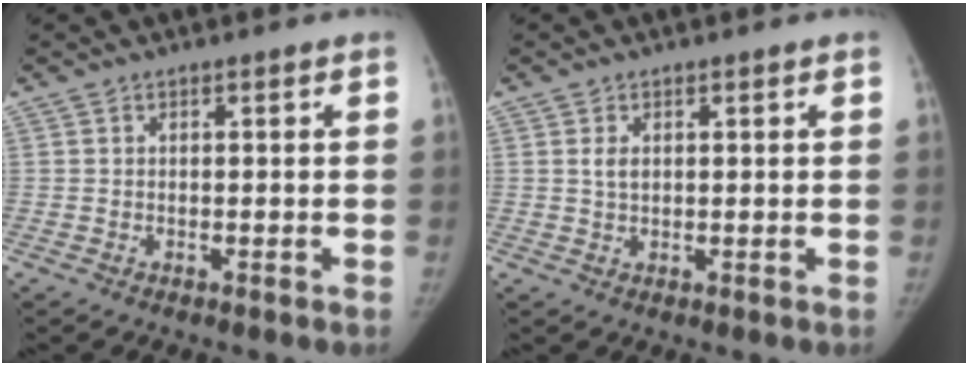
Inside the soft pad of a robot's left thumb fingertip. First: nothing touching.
{"total": 2.1, "force": [0.8, 1.4, 1.4], "torque": [-0.021, -0.004, 0.016]}